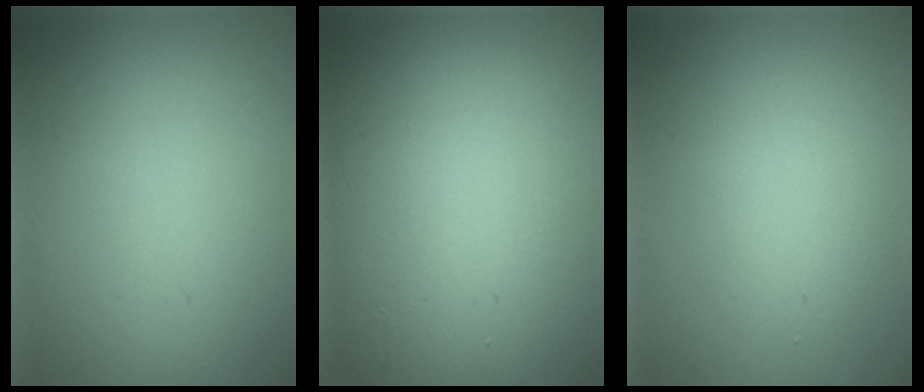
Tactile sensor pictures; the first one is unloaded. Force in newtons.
{"total": 21.0, "press": 21.0, "slide": 1.0}
{"total": 2.5, "press": 2.5, "slide": 0.2}